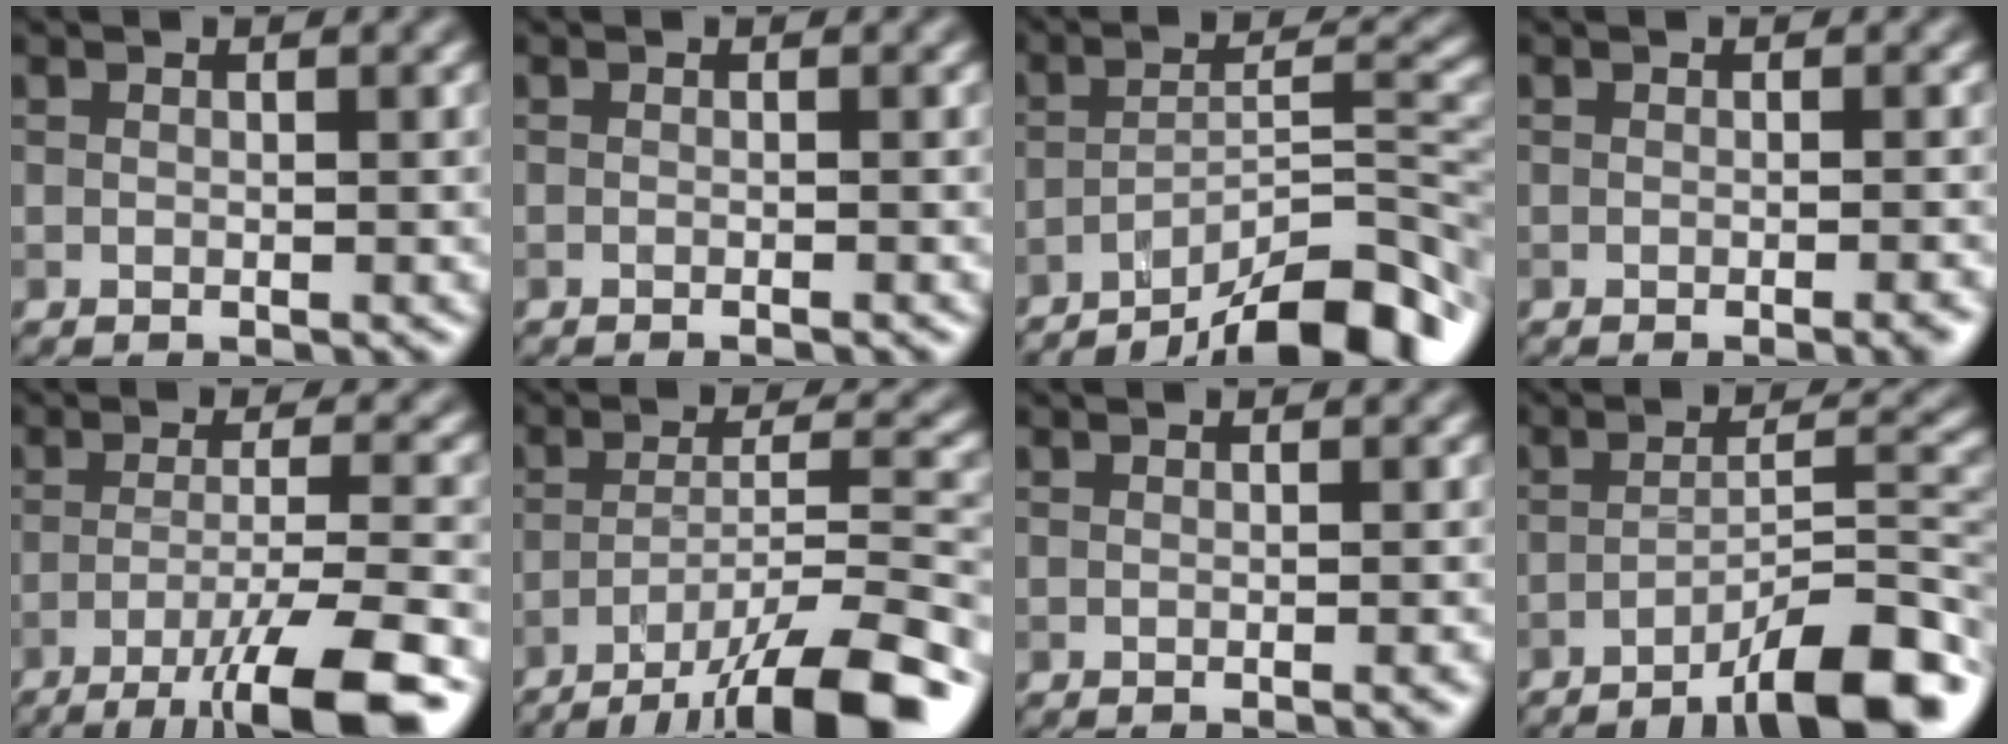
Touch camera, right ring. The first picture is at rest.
{"total": 0.9, "force": [-0.4, 0.3, 0.7], "torque": [-0.004, -0.007, -0.016]}
{"total": 11.7, "force": [-8.9, 2.7, 7.2], "torque": [-0.096, 0.014, -0.140]}
{"total": 2.0, "force": [-1.0, 0.5, 1.7], "torque": [-0.011, 0.000, -0.014]}
{"total": 9.4, "force": [-5.7, 1.6, 7.2], "torque": [-0.102, 0.003, -0.096]}
{"total": 12.1, "force": [-8.6, 2.5, 8.2], "torque": [-0.126, 0.007, -0.135]}
{"total": 1.2, "force": [-0.5, 0.3, 1.0], "torque": [-0.008, -0.002, -0.009]}
{"total": 9.4, "force": [-6.2, 1.9, 6.8], "torque": [-0.090, 0.011, -0.099]}